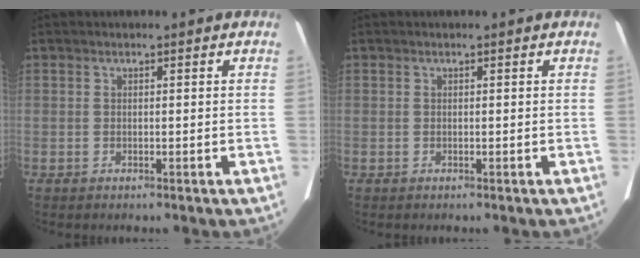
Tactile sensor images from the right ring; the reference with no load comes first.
{"total": 0.0}